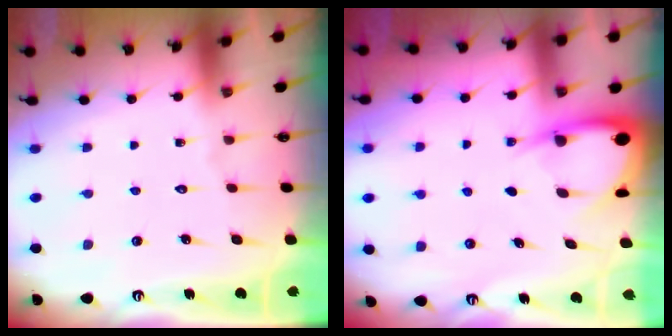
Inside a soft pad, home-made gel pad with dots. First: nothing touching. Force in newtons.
{"total": 4.5, "press": 4.5, "slide": 0.5}